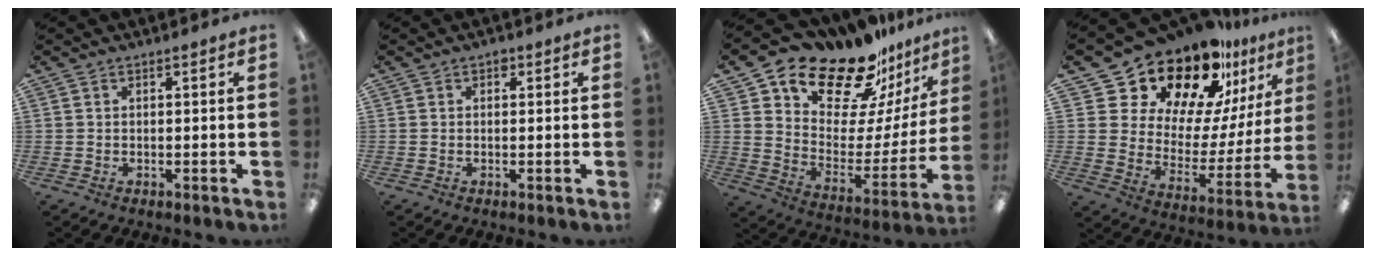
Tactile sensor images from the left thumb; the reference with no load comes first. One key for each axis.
{"total": 1.1, "fx": 0.5, "fy": 0.8, "fz": 0.5, "tx": -0.002, "ty": 0.000, "tz": 0.007}
{"total": 21.2, "fx": 17.8, "fy": 8.3, "fz": 8.1, "tx": -0.131, "ty": -0.138, "tz": 0.302}
{"total": 22.8, "fx": 19.3, "fy": 8.8, "fz": 8.3, "tx": -0.149, "ty": -0.146, "tz": 0.344}